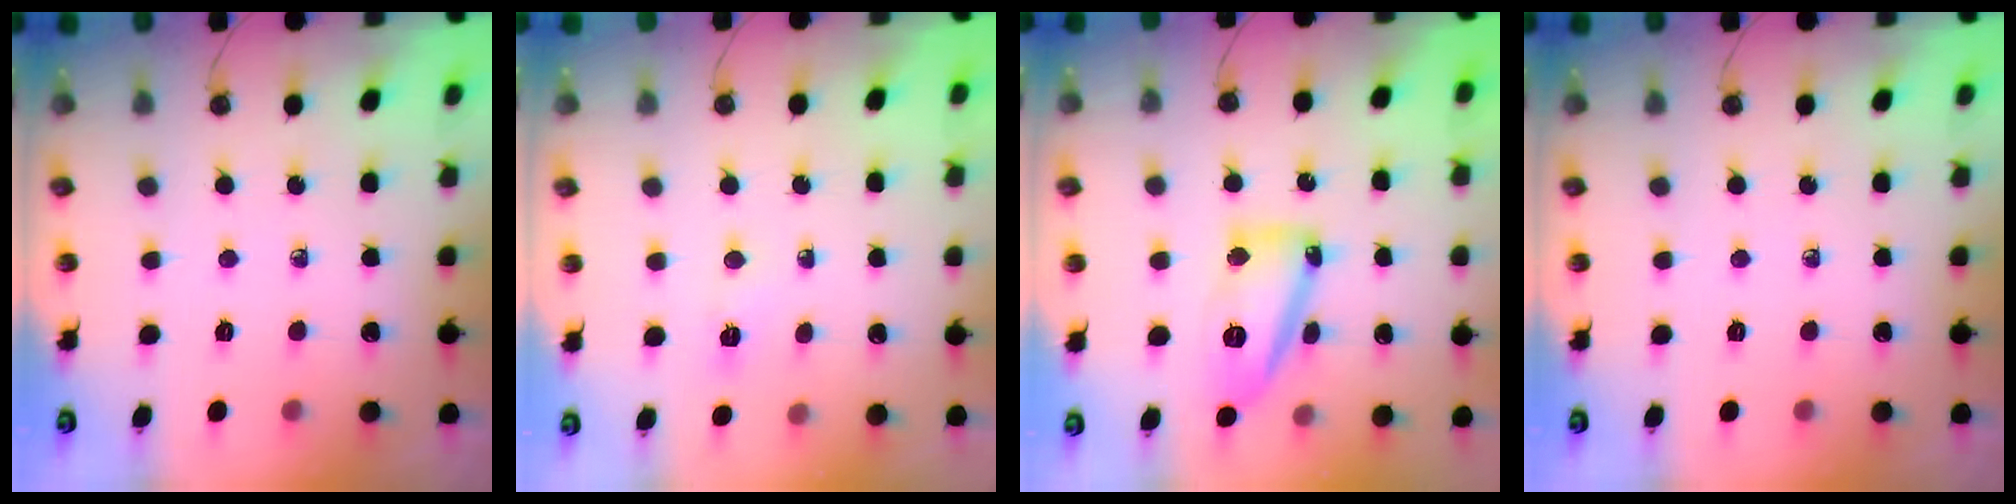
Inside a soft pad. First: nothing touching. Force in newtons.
{"total": 3.5, "press": 3.4, "slide": 0.4}
{"total": 19.1, "press": 16.1, "slide": 10.2}
{"total": 0.0}